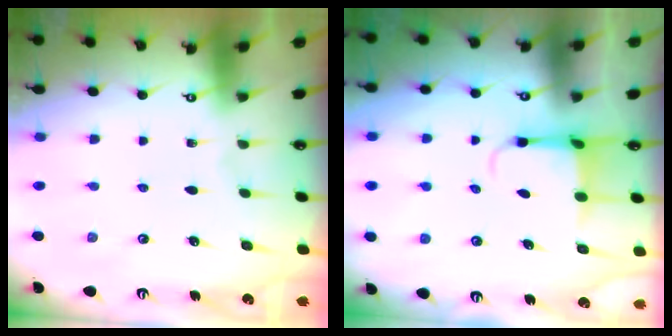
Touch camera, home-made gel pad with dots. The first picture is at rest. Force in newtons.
{"total": 4.0, "press": 3.7, "slide": 1.3}